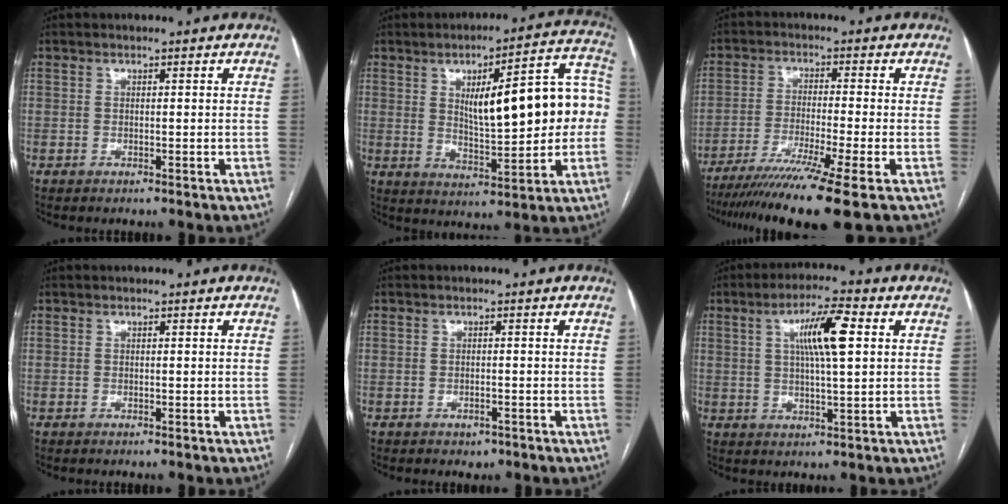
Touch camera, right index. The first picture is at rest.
{"total": 17.7, "force": [1.7, 4.6, 17.0], "torque": [-0.232, 0.037, 0.034]}
{"total": 13.1, "force": [-9.3, -1.9, 9.0], "torque": [-0.156, -0.041, -0.150]}
{"total": 0.0}
{"total": 1.4, "force": [-0.9, 0.9, 0.6], "torque": [-0.011, 0.001, -0.006]}
{"total": 8.8, "force": [2.4, 1.1, 8.4], "torque": [-0.152, 0.012, 0.041]}